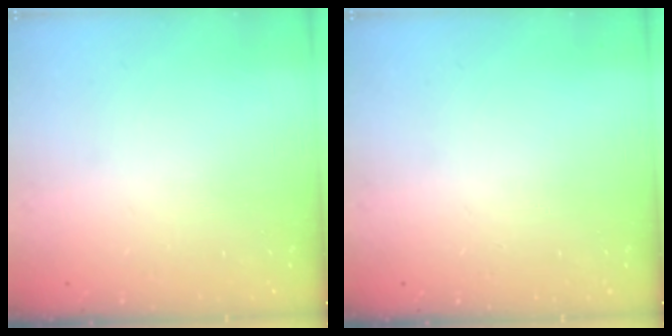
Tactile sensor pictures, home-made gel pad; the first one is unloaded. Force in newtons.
{"total": 0.0}